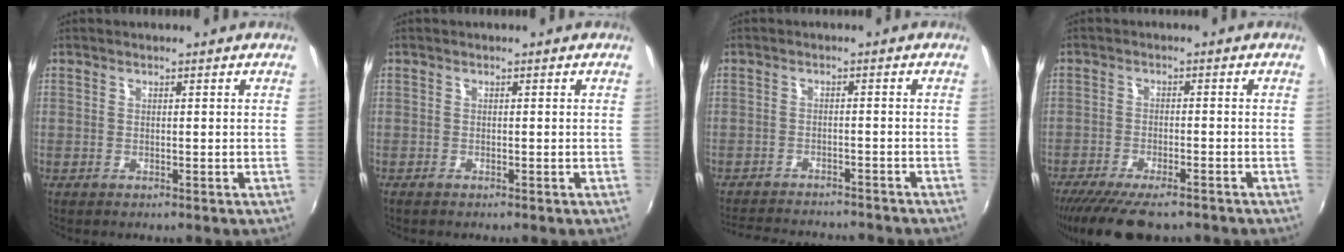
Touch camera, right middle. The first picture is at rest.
{"total": 0.7, "force": [-0.6, 0.2, 0.3], "torque": [-0.008, -0.004, -0.013]}
{"total": 12.2, "force": [-11.1, 2.3, 4.5], "torque": [-0.104, -0.010, -0.161]}
{"total": 11.4, "force": [-9.0, 3.1, 6.2], "torque": [-0.140, -0.036, -0.151]}